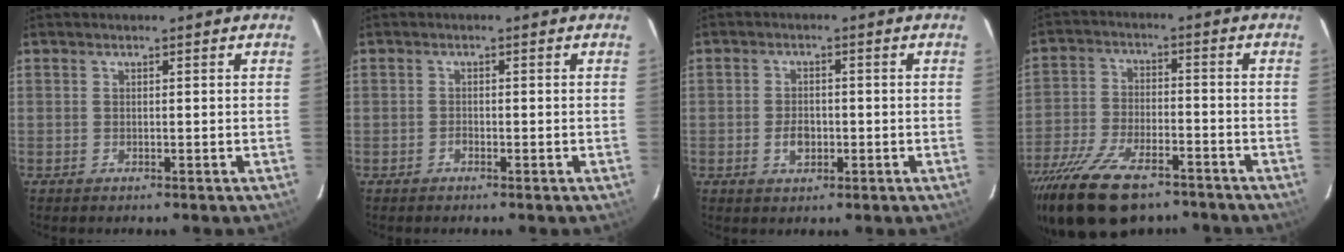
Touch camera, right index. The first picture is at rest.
{"total": 0.7, "force": [-0.6, 0.4, 0.2], "torque": [-0.002, 0.001, -0.013]}
{"total": 3.6, "force": [-1.1, 2.4, 2.5], "torque": [-0.046, 0.000, -0.016]}
{"total": 18.9, "force": [-13.6, 7.9, 10.4], "torque": [-0.229, -0.035, -0.234]}